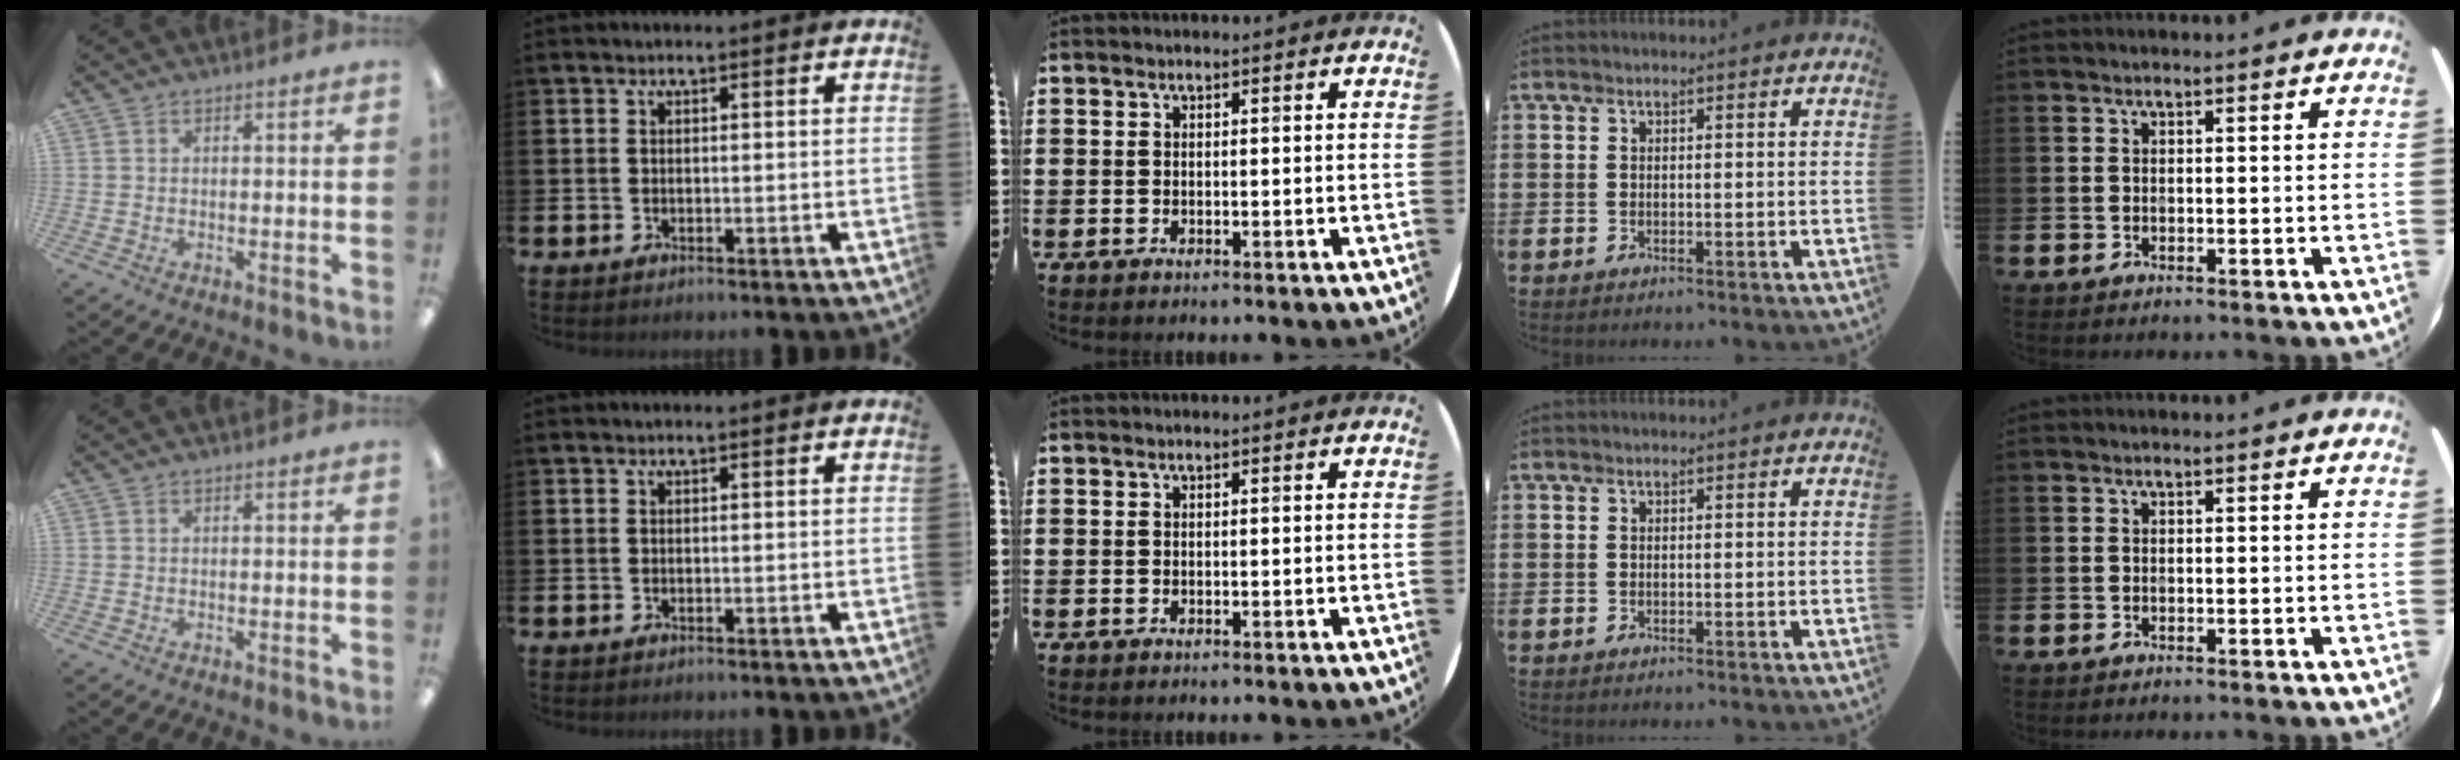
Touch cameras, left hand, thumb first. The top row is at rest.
{}